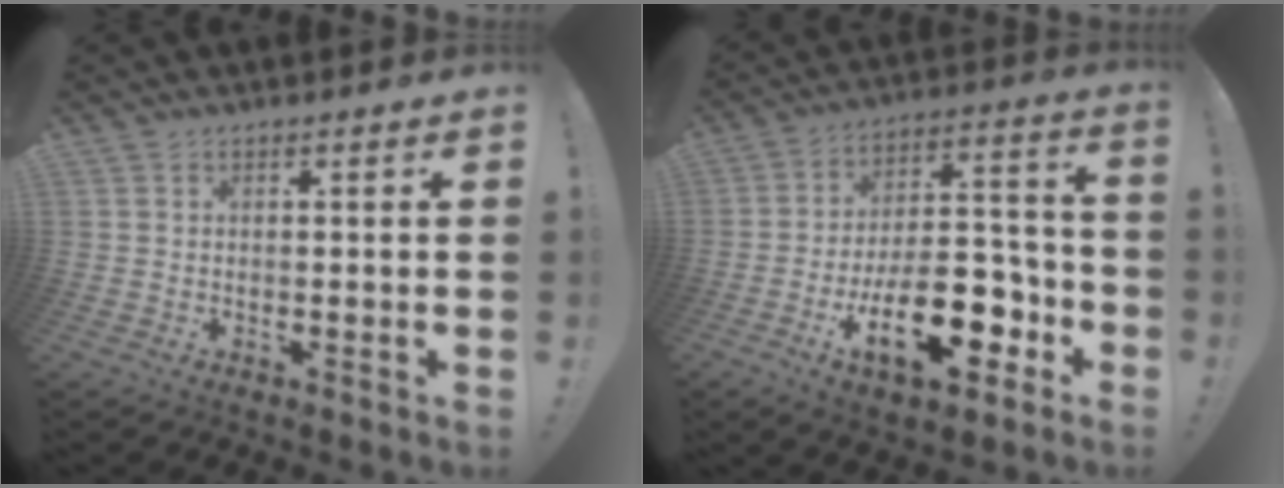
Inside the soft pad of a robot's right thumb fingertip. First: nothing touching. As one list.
[{"total": 22.0, "force": [-9.6, 10.2, 16.9], "torque": [-0.254, 0.055, -0.147]}]